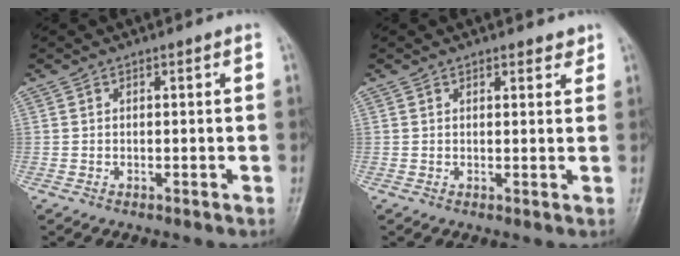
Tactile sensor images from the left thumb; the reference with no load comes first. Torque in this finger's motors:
{"motor_torque": [-0.30, -0.38, -0.06, 0.00, 0.09]}